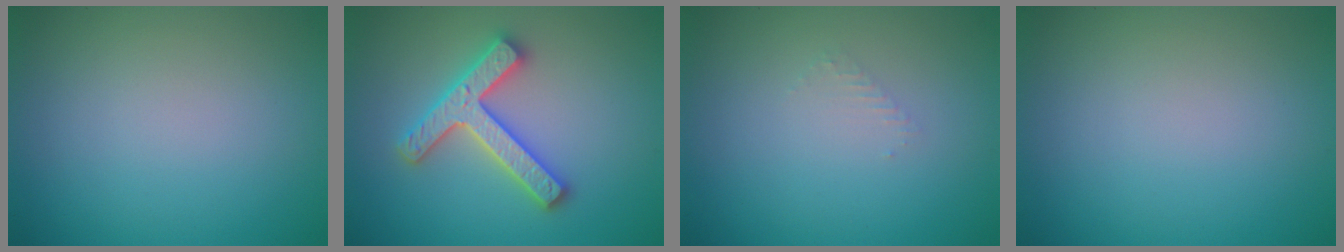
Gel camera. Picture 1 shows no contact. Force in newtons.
{"total": 4.7, "press": 4.6, "slide": 0.8}
{"total": 0.8, "press": 0.8, "slide": 0.3}
{"total": 0.0}